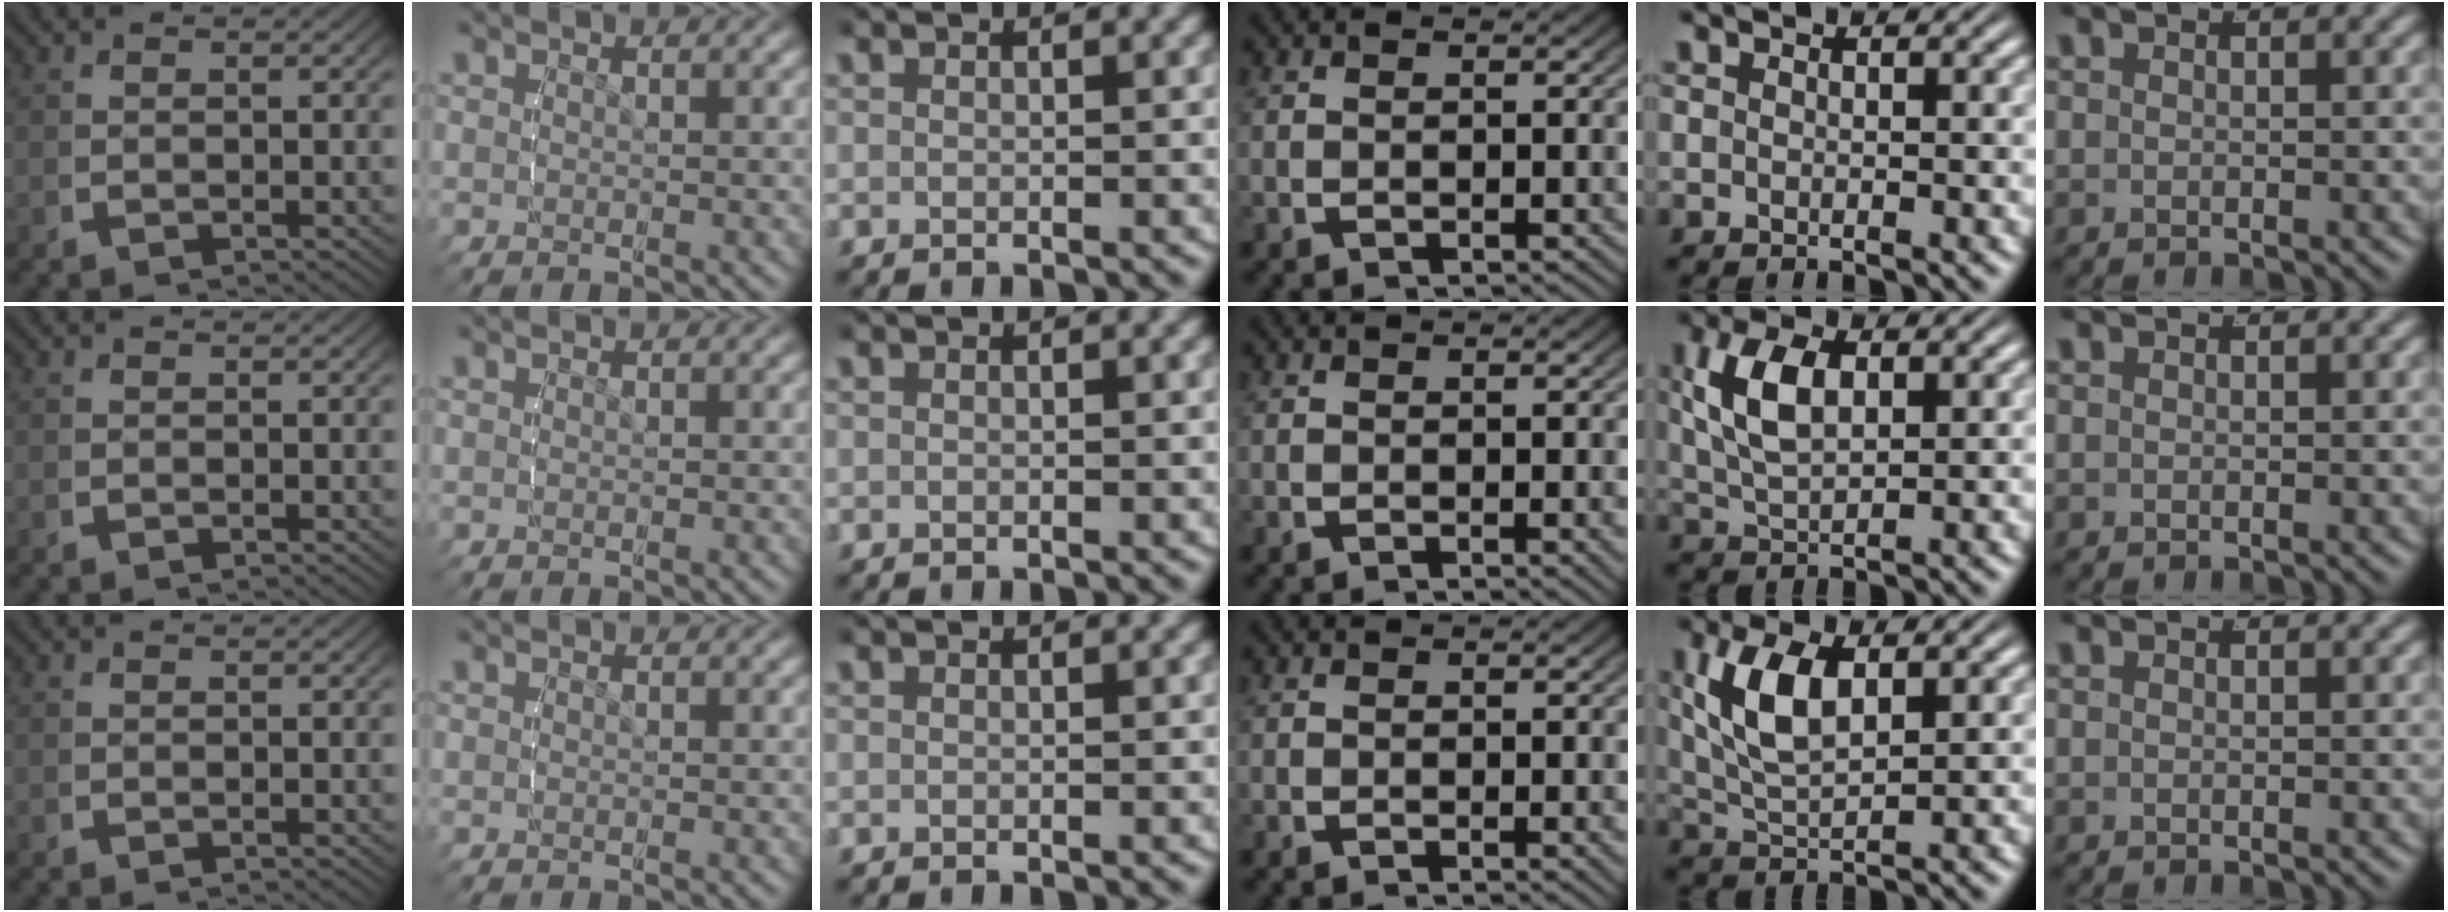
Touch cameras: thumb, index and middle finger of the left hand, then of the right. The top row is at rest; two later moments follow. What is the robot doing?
{"motion": "lift_and_place", "object": "cubes"}